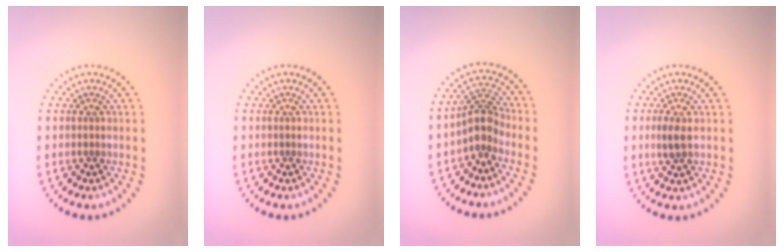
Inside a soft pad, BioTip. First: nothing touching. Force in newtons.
{"total": 0.0}
{"total": 2.8, "press": 2.1, "slide": 1.8}
{"total": 1.7, "press": 1.6, "slide": 0.5}